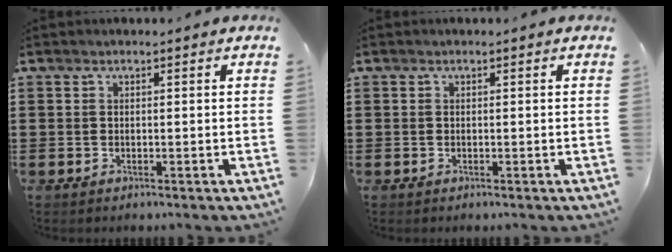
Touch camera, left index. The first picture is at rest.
{"total": 0.0}